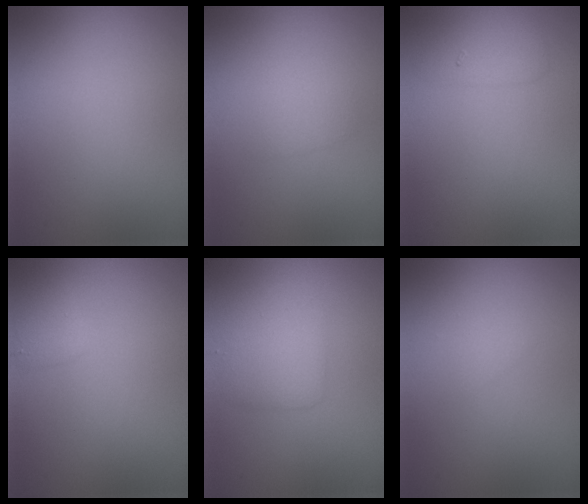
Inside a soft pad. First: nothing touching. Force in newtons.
{"total": 1.4, "press": 1.4, "slide": 0.1}
{"total": 1.5, "press": 1.5, "slide": 0.0}
{"total": 1.2, "press": 1.2, "slide": 0.1}
{"total": 2.7, "press": 2.7, "slide": 0.1}
{"total": 0.7, "press": 0.7, "slide": 0.1}